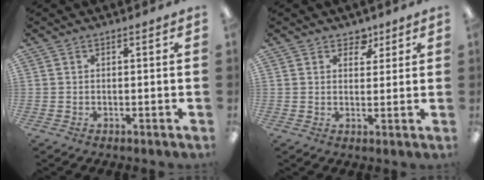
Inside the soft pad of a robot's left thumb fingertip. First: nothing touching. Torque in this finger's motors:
{"motor_torque": [-0.08, -0.03, -0.07, -0.13, 0.04]}